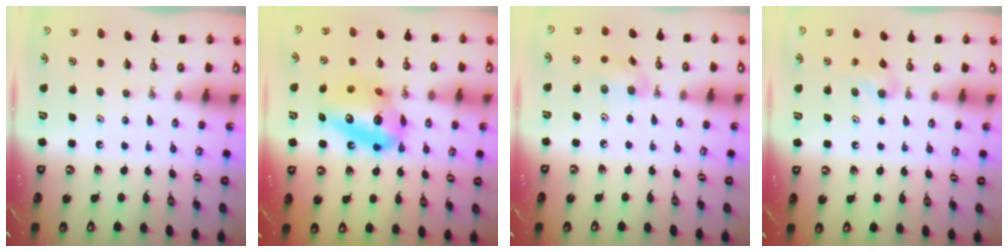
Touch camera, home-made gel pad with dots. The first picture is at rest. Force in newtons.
{"total": 15.5, "press": 15.4, "slide": 1.3}
{"total": 6.2, "press": 6.2, "slide": 0.6}
{"total": 7.7, "press": 3.9, "slide": 6.6}